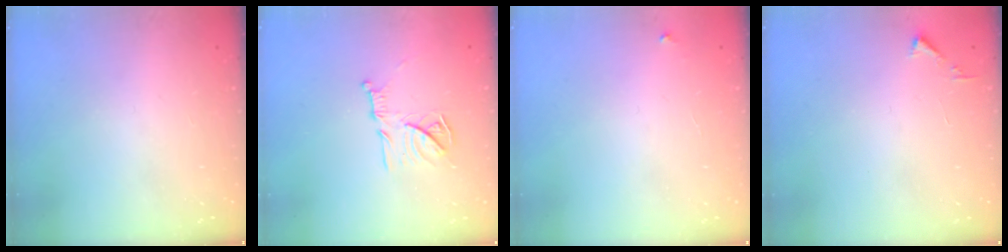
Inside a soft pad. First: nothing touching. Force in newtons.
{"total": 12.5, "press": 12.5, "slide": 0.8}
{"total": 2.2, "press": 2.2, "slide": 0.1}
{"total": 3.1, "press": 3.1, "slide": 0.4}